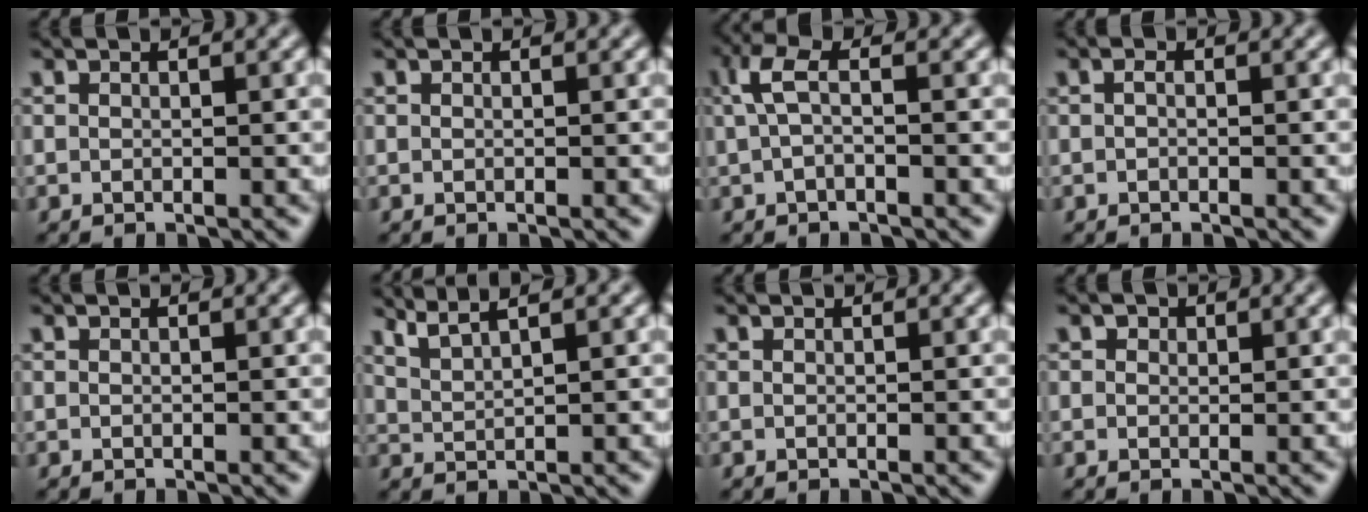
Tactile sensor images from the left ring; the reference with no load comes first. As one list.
[{"total": 0.0}, {"total": 2.6, "force": [0.5, 1.0, 2.4], "torque": [-0.058, 0.006, 0.004]}, {"total": 0.5, "force": [-0.1, 0.3, 0.4], "torque": [-0.009, 0.001, -0.002]}, {"total": 0.0}, {"total": 3.1, "force": [2.6, 0.6, 1.5], "torque": [-0.020, 0.008, 0.046]}, {"total": 0.0}, {"total": 0.9, "force": [0.5, 0.7, 0.3], "torque": [-0.004, -0.003, 0.001]}]